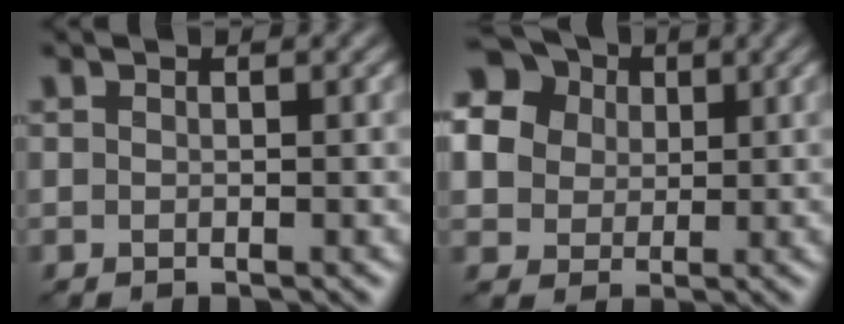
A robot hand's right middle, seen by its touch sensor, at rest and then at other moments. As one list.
[{"total": 14.0, "force": [5.5, 11.5, 5.7], "torque": [-0.163, 0.040, 0.088]}]